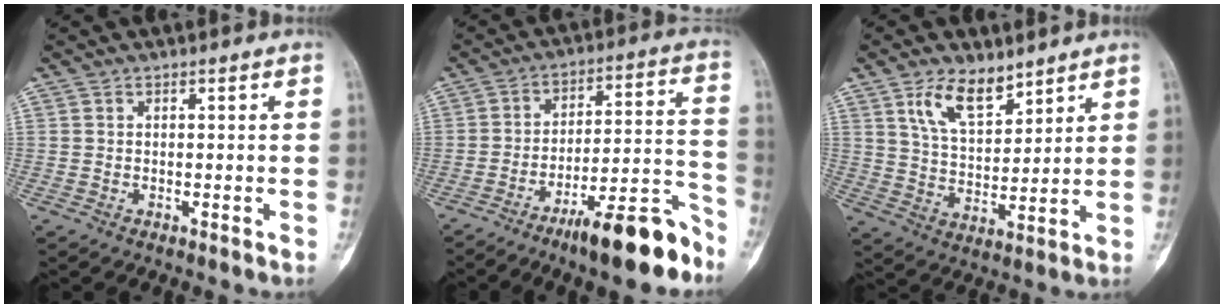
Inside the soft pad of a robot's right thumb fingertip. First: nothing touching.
{"total": 16.5, "force": [-11.1, 3.8, 11.6], "torque": [-0.150, 0.095, -0.178]}
{"total": 9.8, "force": [6.3, 4.7, 5.9], "torque": [-0.086, -0.040, 0.122]}